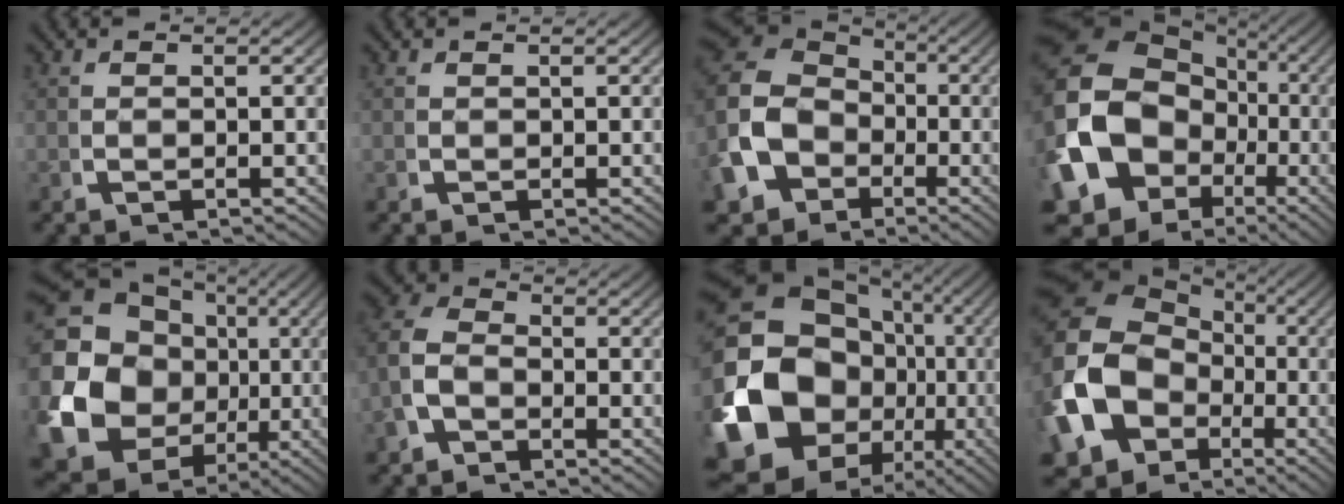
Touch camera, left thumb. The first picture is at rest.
{"total": 0.0}
{"total": 10.4, "force": [-0.3, 9.1, 5.2], "torque": [-0.123, -0.036, 0.009]}
{"total": 20.0, "force": [-2.0, 16.1, 11.6], "torque": [-0.250, -0.093, 0.002]}
{"total": 17.9, "force": [-2.0, 15.7, 8.4], "torque": [-0.238, -0.088, -0.009]}
{"total": 4.6, "force": [-0.1, 4.1, 2.1], "torque": [-0.044, -0.012, -0.006]}
{"total": 21.4, "force": [-2.1, 16.7, 13.3], "torque": [-0.286, -0.076, -0.011]}
{"total": 16.0, "force": [-1.4, 13.0, 9.2], "torque": [-0.214, -0.076, 0.010]}